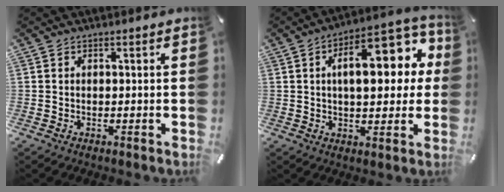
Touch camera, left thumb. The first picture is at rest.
{"total": 17.8, "force": [4.6, 8.7, 14.8], "torque": [-0.207, -0.013, 0.072]}